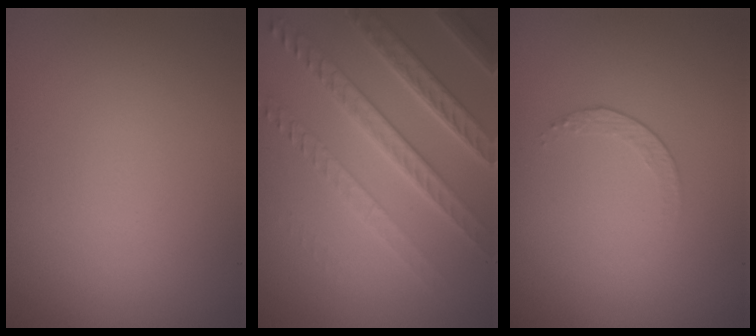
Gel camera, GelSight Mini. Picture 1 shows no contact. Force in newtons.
{"total": 6.5, "press": 4.8, "slide": 4.4}
{"total": 1.2, "press": 0.5, "slide": 1.1}